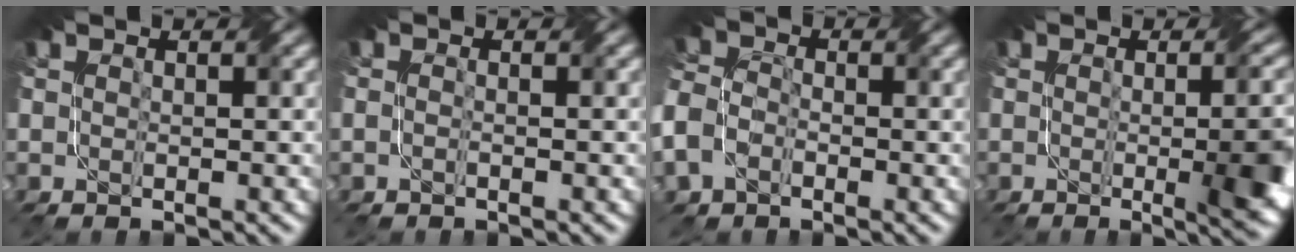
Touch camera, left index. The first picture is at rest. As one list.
[{"total": 0.7, "force": [-0.1, 0.5, 0.5], "torque": [-0.002, -0.003, -0.014]}, {"total": 5.3, "force": [-2.1, 3.9, 2.9], "torque": [-0.077, -0.005, -0.046]}, {"total": 9.3, "force": [-0.8, 3.2, 8.7], "torque": [-0.080, -0.002, -0.010]}]